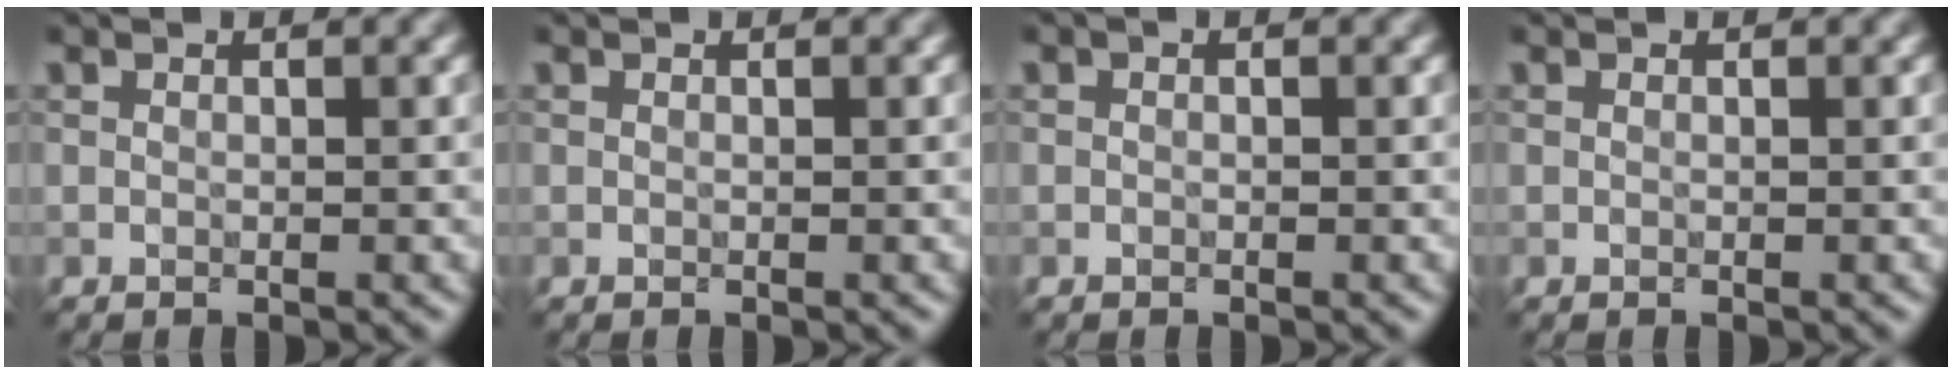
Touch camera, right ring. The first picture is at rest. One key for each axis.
{"total": 0.0}
{"total": 0.0}
{"total": 0.0}